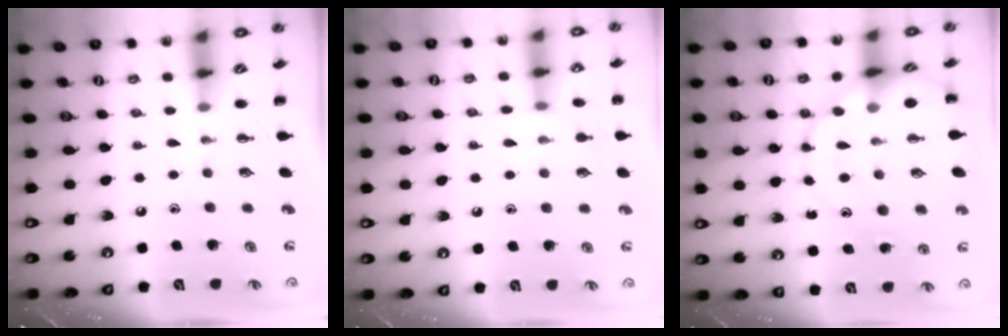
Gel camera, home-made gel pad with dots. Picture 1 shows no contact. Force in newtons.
{"total": 6.2, "press": 5.9, "slide": 1.7}
{"total": 14.6, "press": 14.6, "slide": 1.3}